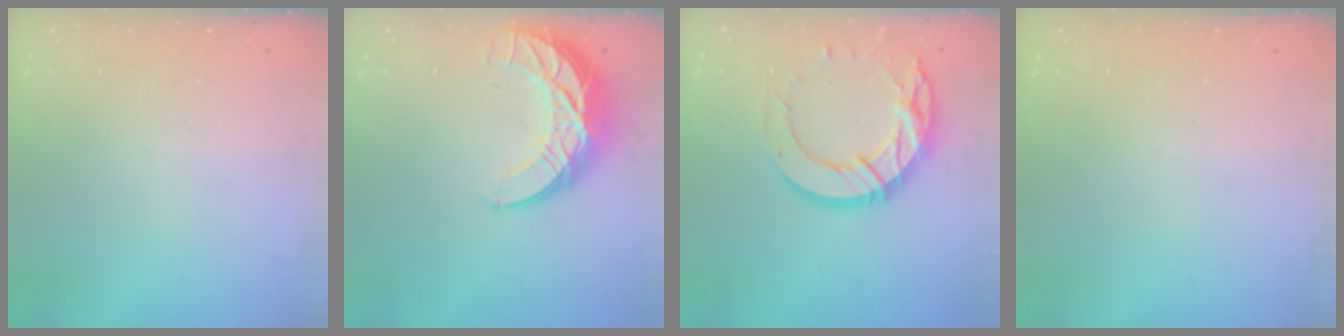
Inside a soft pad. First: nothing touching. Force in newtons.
{"total": 11.6, "press": 11.6, "slide": 0.9}
{"total": 16.8, "press": 16.8, "slide": 1.4}
{"total": 0.0}